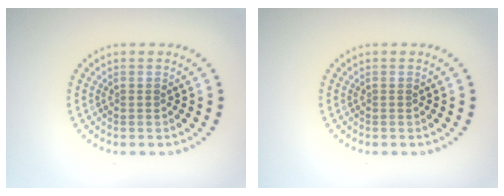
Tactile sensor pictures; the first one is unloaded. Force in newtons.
{"total": 0.0}